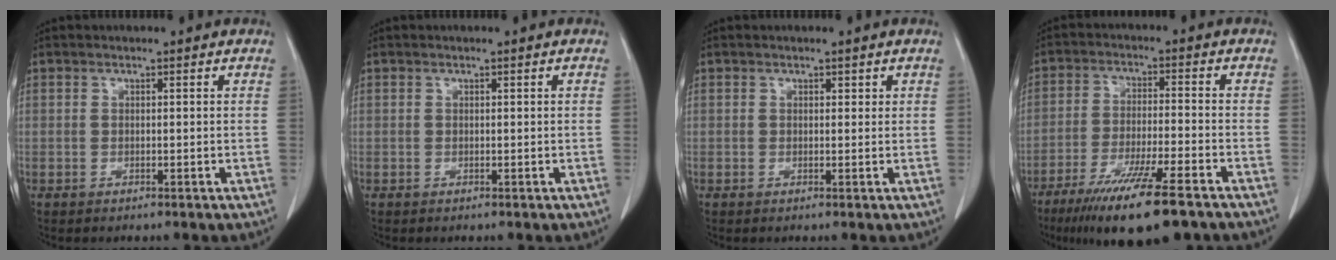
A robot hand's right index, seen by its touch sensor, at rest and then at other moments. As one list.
[{"total": 0.0}, {"total": 0.7, "force": [0.4, 0.5, 0.3], "torque": [0.004, 0.000, 0.003]}, {"total": 14.5, "force": [-10.1, 1.3, 10.3], "torque": [-0.173, -0.039, -0.166]}]